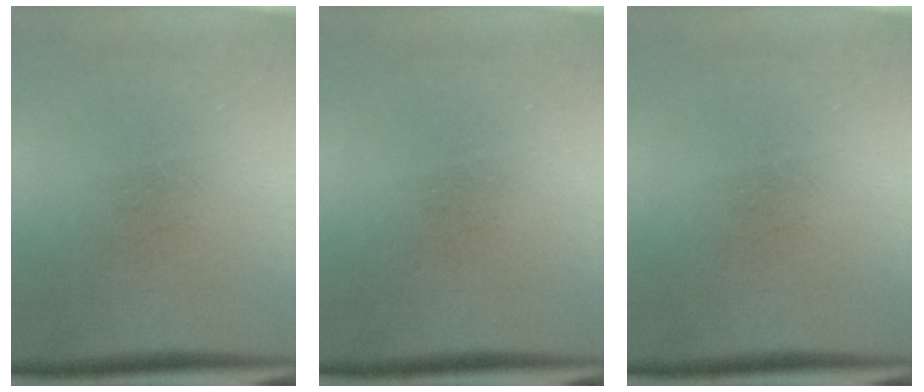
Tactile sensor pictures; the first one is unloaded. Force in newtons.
{"total": 0.0}
{"total": 0.0}